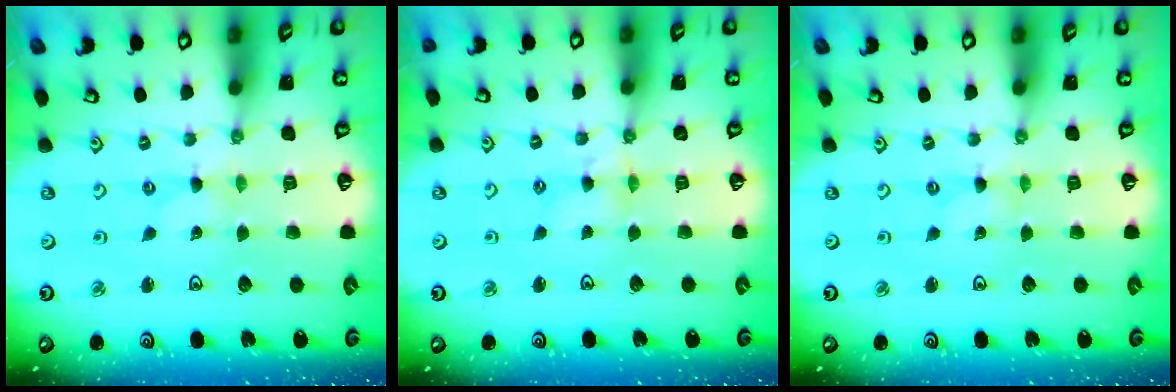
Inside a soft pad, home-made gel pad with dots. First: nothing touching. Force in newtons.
{"total": 3.8, "press": 3.8, "slide": 0.3}
{"total": 0.0}